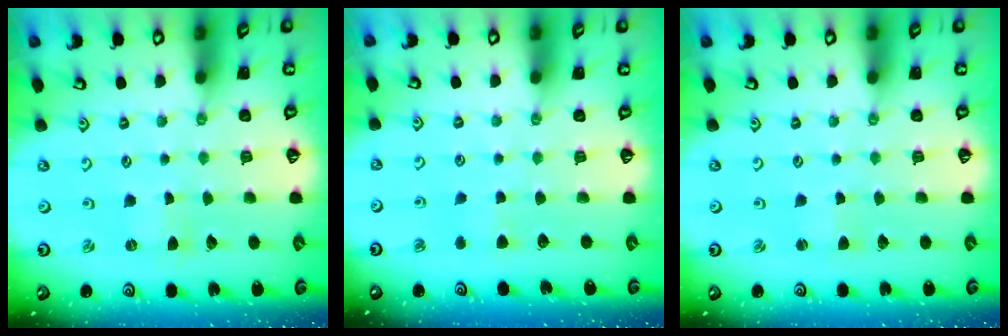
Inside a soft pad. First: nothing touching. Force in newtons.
{"total": 3.9, "press": 3.8, "slide": 0.7}
{"total": 1.7, "press": 1.7, "slide": 0.4}